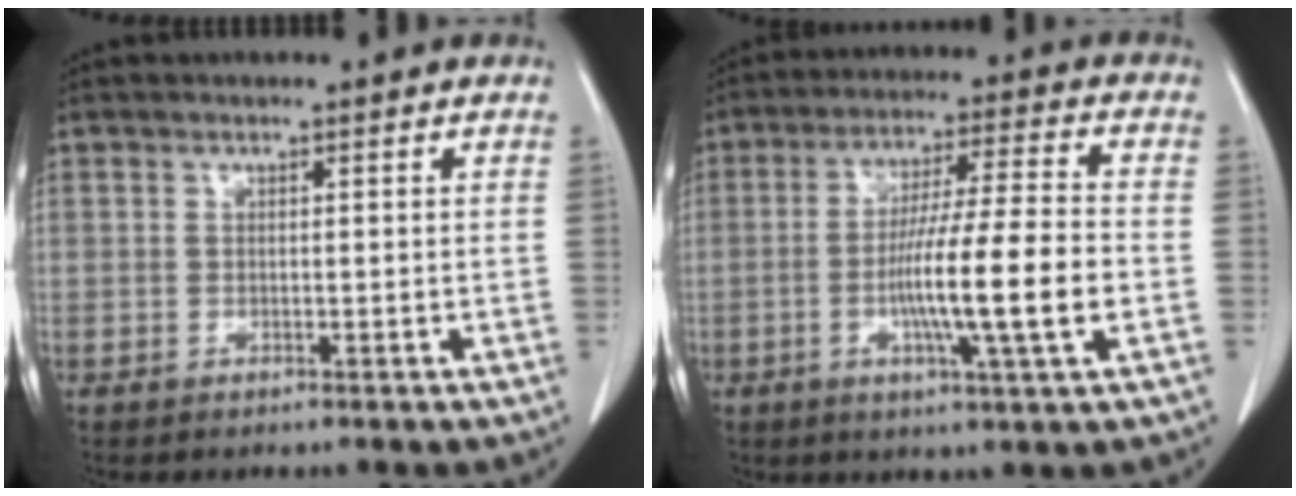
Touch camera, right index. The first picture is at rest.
{"total": 12.9, "force": [-2.9, -0.2, 12.6], "torque": [-0.223, -0.004, -0.053]}